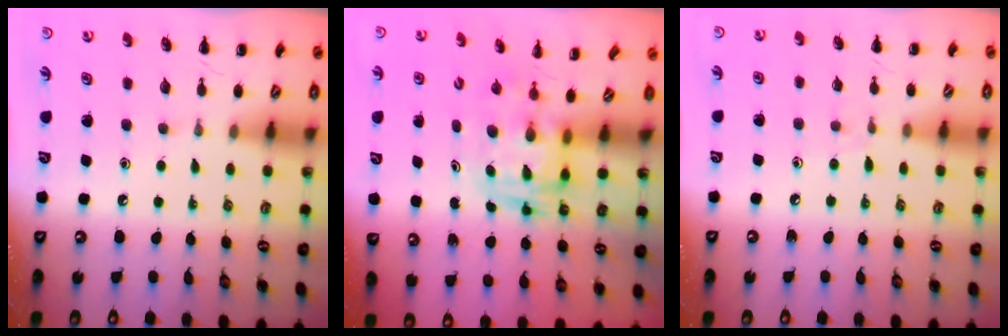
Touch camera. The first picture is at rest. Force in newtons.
{"total": 2.9, "press": 2.9, "slide": 0.6}
{"total": 4.7, "press": 4.4, "slide": 1.6}